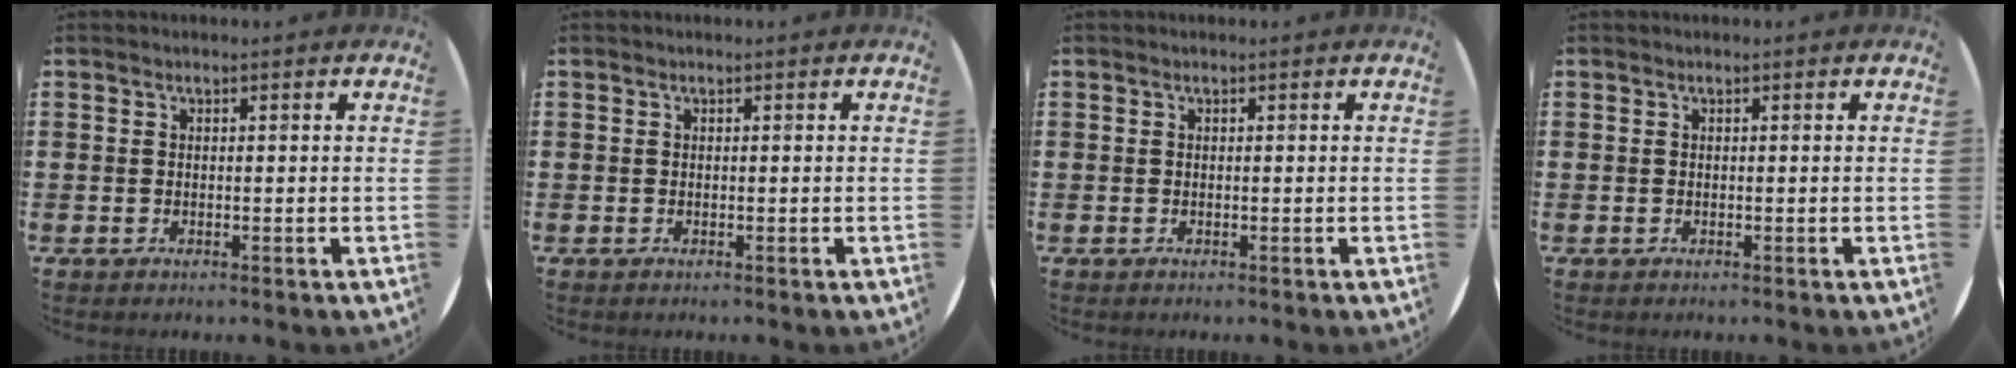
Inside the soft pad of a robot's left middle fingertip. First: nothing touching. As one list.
[{"total": 0.0}, {"total": 0.0}, {"total": 0.0}]